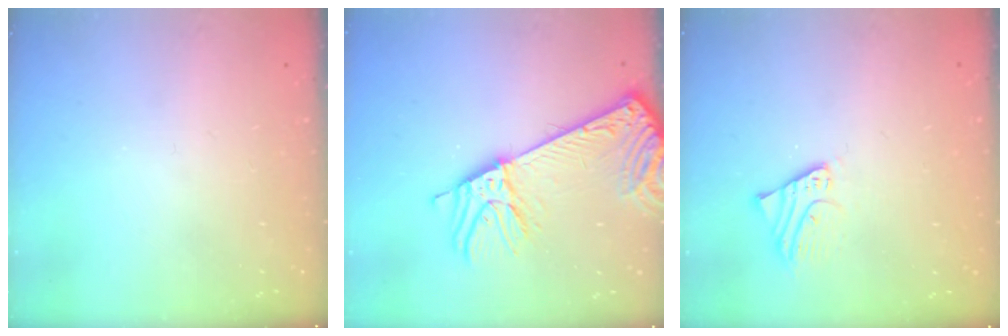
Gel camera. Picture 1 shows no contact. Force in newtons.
{"total": 10.6, "press": 10.2, "slide": 3.0}
{"total": 1.8, "press": 1.8, "slide": 0.1}